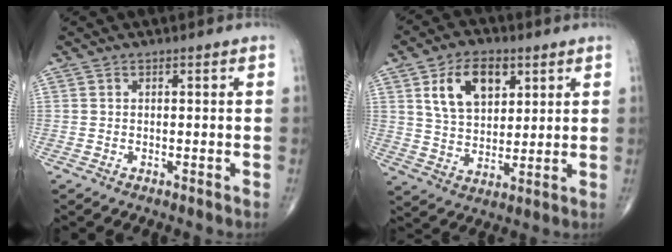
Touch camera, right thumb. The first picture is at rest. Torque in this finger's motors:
{"motor_torque": [-0.87, 1.83, 0.95, 0.64, 0.25]}